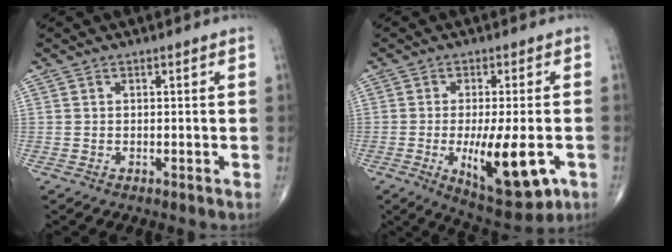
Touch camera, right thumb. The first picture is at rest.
{"total": 13.8, "force": [-3.8, 4.6, 12.5], "torque": [-0.192, -0.017, -0.047]}